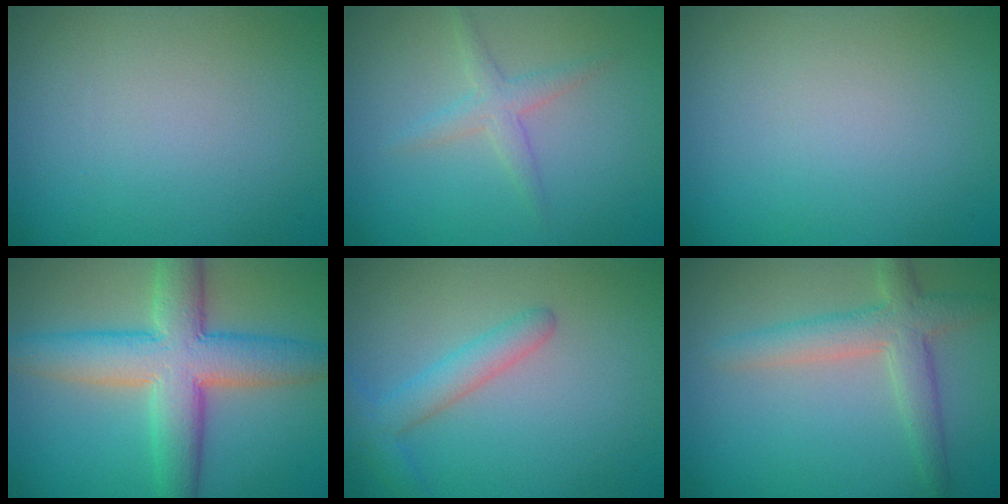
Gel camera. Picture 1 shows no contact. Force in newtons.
{"total": 2.0, "press": 2.0, "slide": 0.1}
{"total": 0.0}
{"total": 8.6, "press": 8.6, "slide": 0.2}
{"total": 2.8, "press": 2.7, "slide": 0.2}
{"total": 3.9, "press": 3.9, "slide": 0.2}